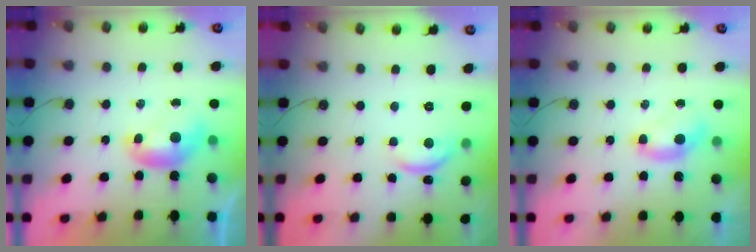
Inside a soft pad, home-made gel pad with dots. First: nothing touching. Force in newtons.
{"total": 2.8, "press": 2.8, "slide": 0.3}
{"total": 1.3, "press": 1.0, "slide": 0.9}